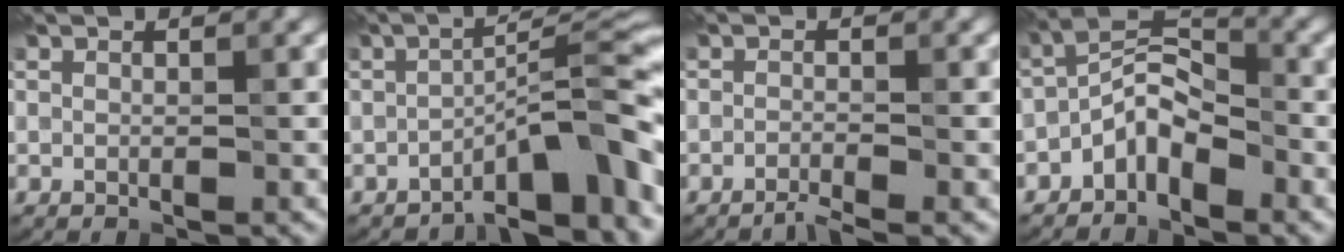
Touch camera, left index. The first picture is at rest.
{"total": 8.2, "force": [-5.3, 1.3, 6.1], "torque": [-0.078, 0.025, -0.087]}
{"total": 1.5, "force": [-1.2, -0.1, 0.9], "torque": [-0.020, 0.003, -0.026]}
{"total": 4.0, "force": [-2.5, 1.8, 2.6], "torque": [-0.046, 0.023, -0.055]}